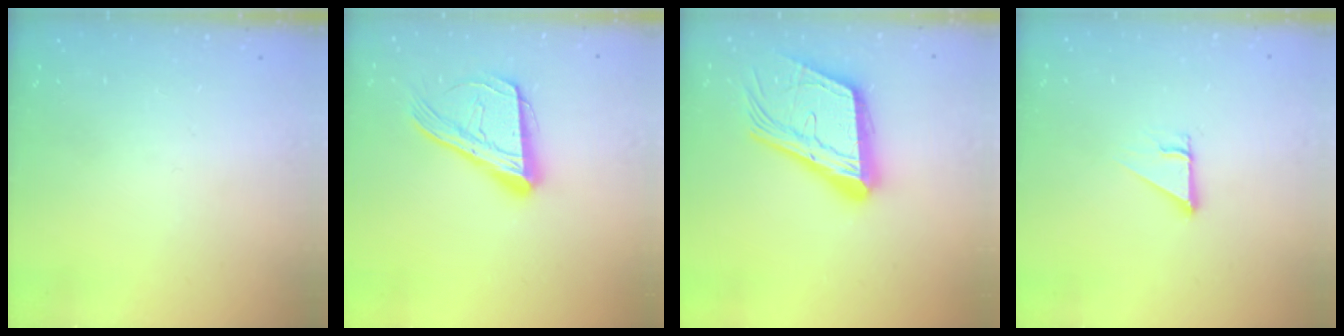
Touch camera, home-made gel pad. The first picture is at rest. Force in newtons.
{"total": 17.8, "press": 17.7, "slide": 2.4}
{"total": 23.2, "press": 22.8, "slide": 3.7}
{"total": 2.5, "press": 2.5, "slide": 0.2}